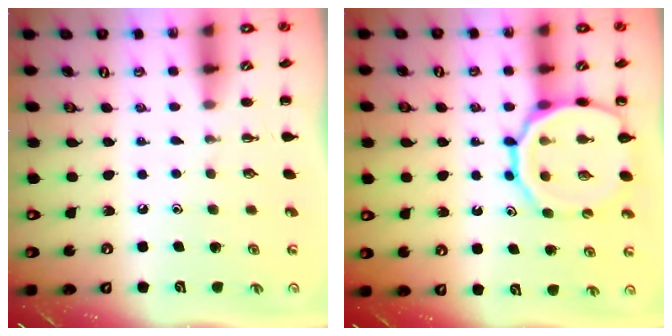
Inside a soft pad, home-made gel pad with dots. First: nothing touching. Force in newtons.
{"total": 17.3, "press": 17.1, "slide": 2.8}